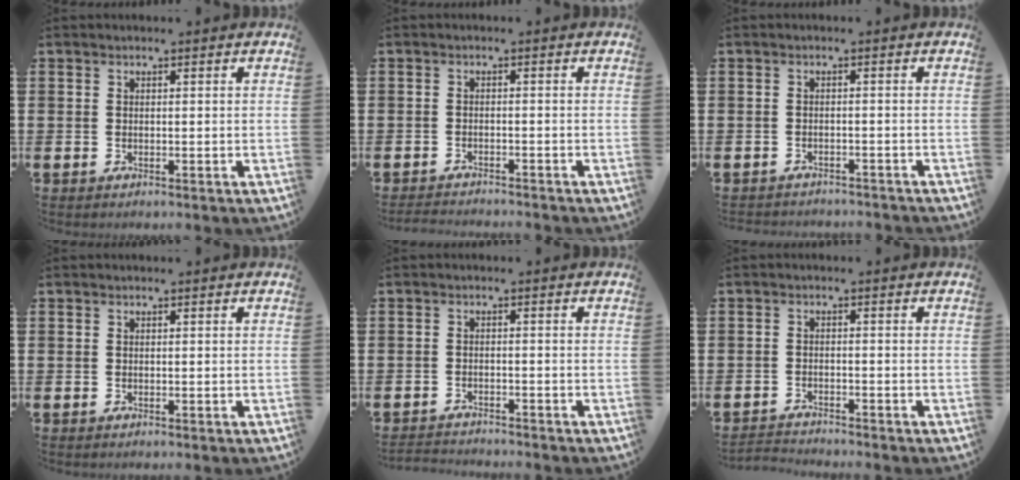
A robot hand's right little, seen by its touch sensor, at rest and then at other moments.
{"total": 1.4, "force": [-1.4, -0.1, 0.0], "torque": [-0.002, 0.003, -0.029]}
{"total": 1.2, "force": [-1.2, 0.0, -0.1], "torque": [-0.001, 0.003, -0.026]}
{"total": 0.0}
{"total": 1.7, "force": [-1.7, -0.1, -0.1], "torque": [-0.003, 0.002, -0.036]}
{"total": 1.5, "force": [-1.5, -0.1, -0.2], "torque": [-0.002, 0.003, -0.032]}